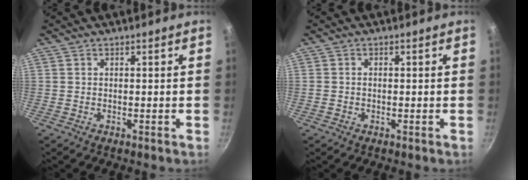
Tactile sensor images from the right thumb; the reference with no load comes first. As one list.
[{"total": 0.8, "force": [-0.2, 0.7, 0.3], "torque": [-0.004, 0.002, -0.004]}]